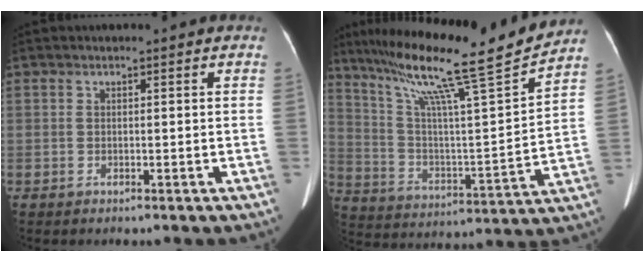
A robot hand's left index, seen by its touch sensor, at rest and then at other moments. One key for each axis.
{"total": 22.3, "fx": 18.0, "fy": -0.7, "fz": 13.2, "tx": -0.223, "ty": -0.002, "tz": 0.288}